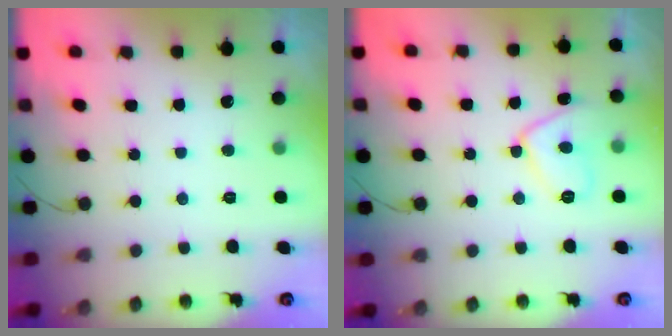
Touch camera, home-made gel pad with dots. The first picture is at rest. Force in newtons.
{"total": 9.0, "press": 9.0, "slide": 0.7}